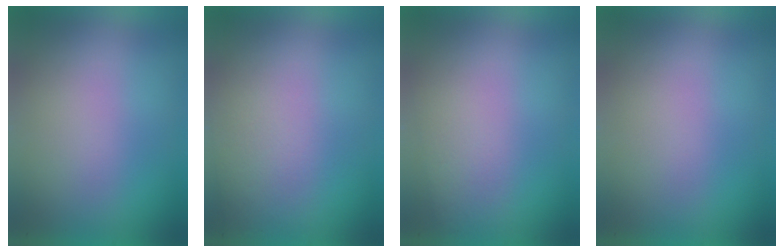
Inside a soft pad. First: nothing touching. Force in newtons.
{"total": 2.1}
{"total": 1.1}
{"total": 0.0}